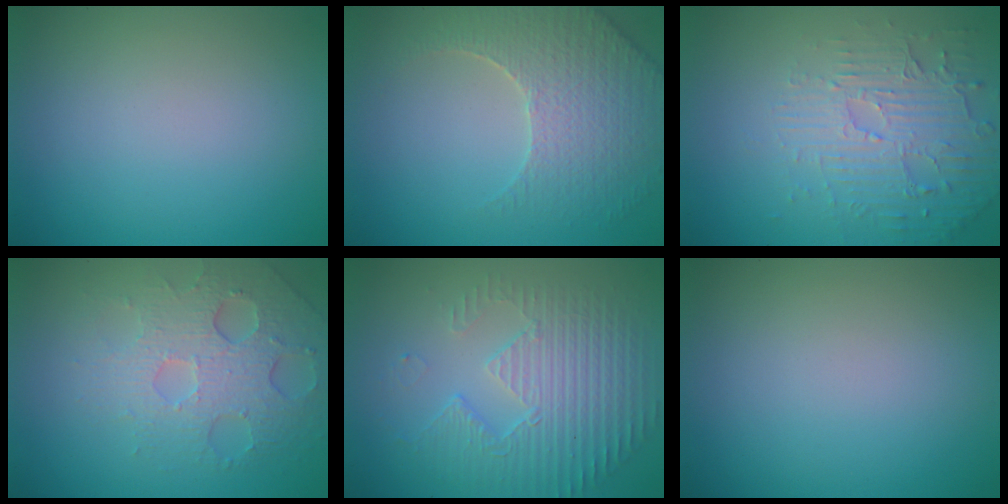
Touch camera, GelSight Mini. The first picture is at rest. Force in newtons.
{"total": 4.3, "press": 4.2, "slide": 1.2}
{"total": 4.8, "press": 3.3, "slide": 3.4}
{"total": 4.9, "press": 4.1, "slide": 2.6}
{"total": 4.9, "press": 3.5, "slide": 3.4}
{"total": 0.0}